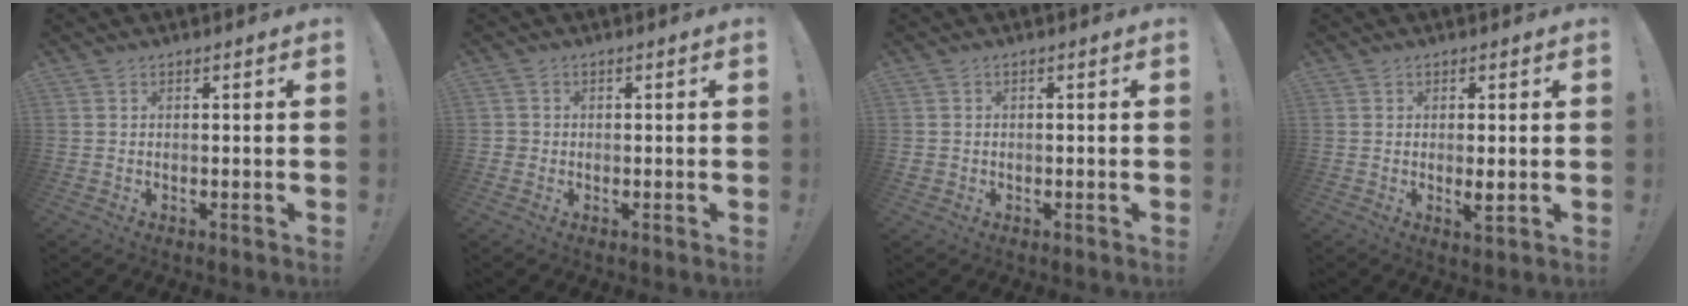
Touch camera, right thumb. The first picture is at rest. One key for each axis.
{"total": 1.5, "fx": -0.4, "fy": 1.4, "fz": 0.3, "tx": -0.005, "ty": 0.005, "tz": -0.007}
{"total": 1.4, "fx": -0.3, "fy": 1.3, "fz": 0.3, "tx": -0.012, "ty": 0.007, "tz": -0.004}
{"total": 3.0, "fx": 0.0, "fy": 0.6, "fz": 2.9, "tx": -0.041, "ty": -0.006, "tz": -0.001}